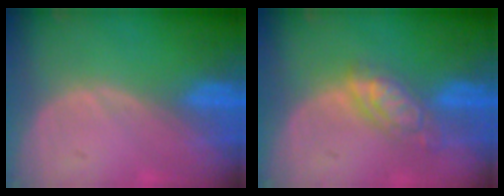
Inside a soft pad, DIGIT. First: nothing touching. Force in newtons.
{"total": 5.7, "press": 5.0, "slide": 2.7}